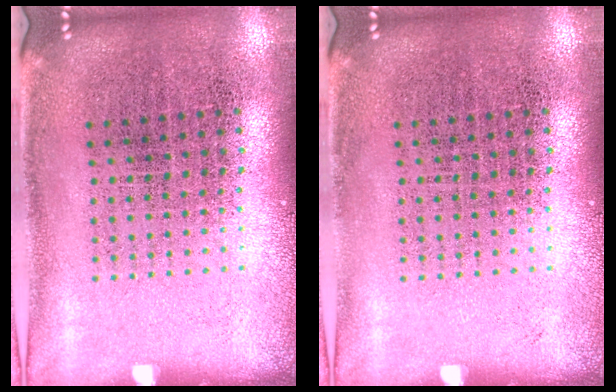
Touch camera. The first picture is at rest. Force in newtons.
{"total": 0.0}